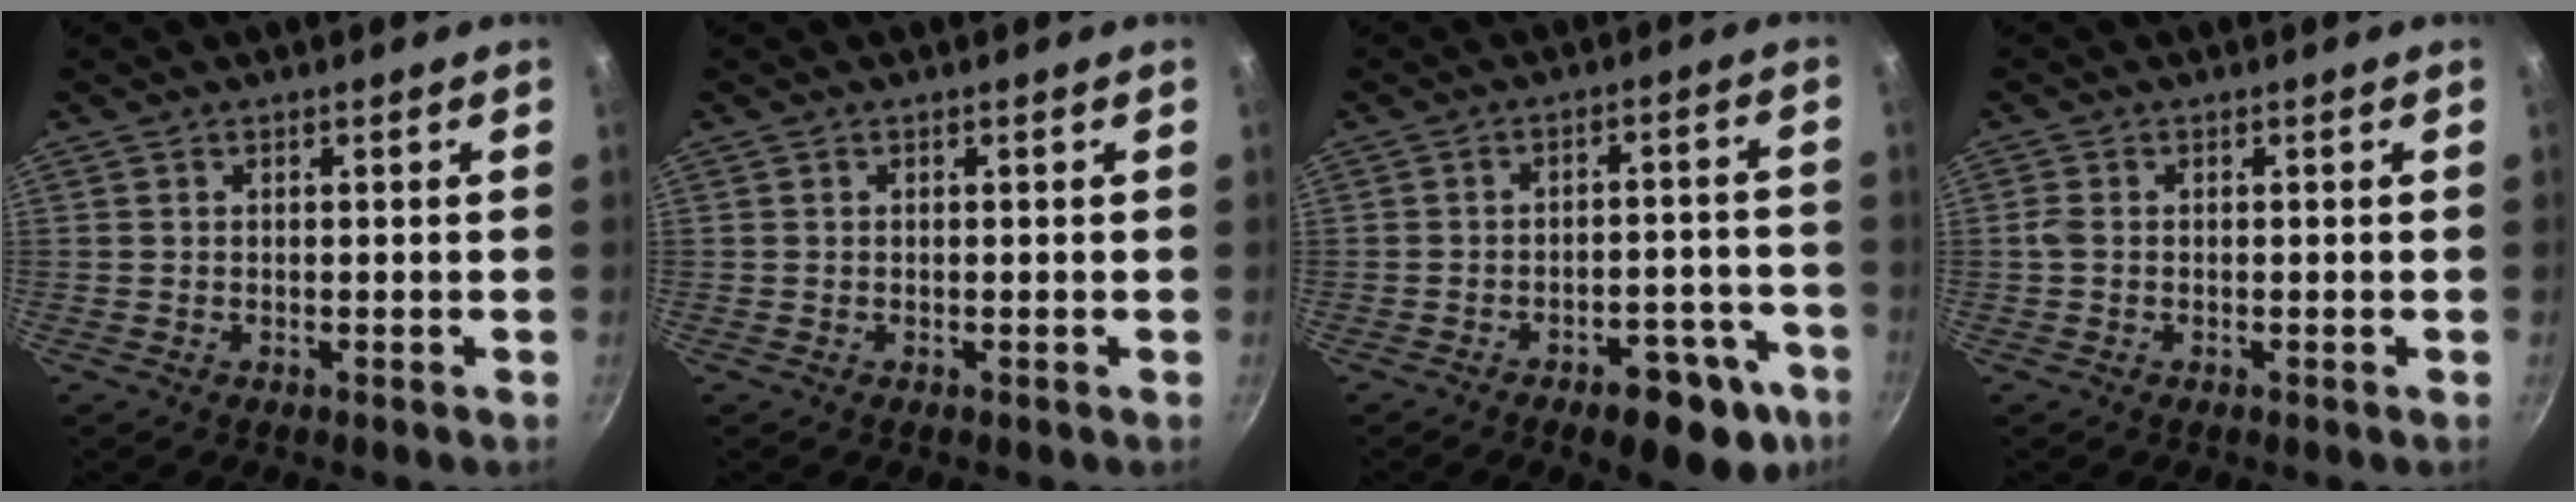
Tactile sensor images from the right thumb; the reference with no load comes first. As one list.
[{"total": 0.0}, {"total": 12.5, "force": [-7.0, 5.6, 8.7], "torque": [-0.060, 0.051, -0.084]}, {"total": 1.4, "force": [-0.2, 0.9, 1.1], "torque": [-0.027, 0.003, -0.006]}]